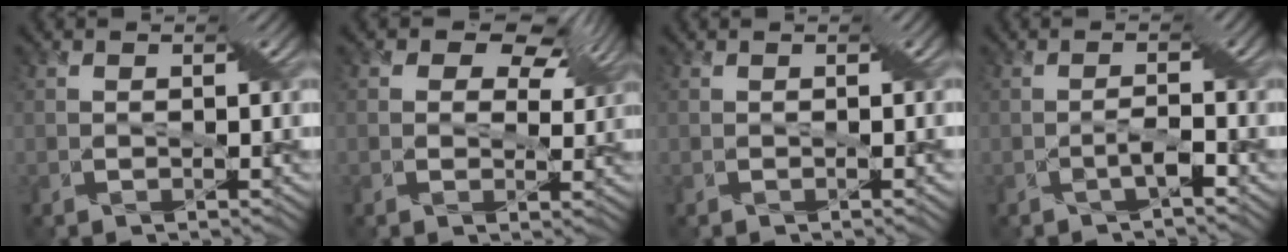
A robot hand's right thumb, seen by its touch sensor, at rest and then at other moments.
{"total": 7.6, "force": [4.3, 4.6, 4.3], "torque": [-0.075, 0.025, 0.051]}
{"total": 0.9, "force": [0.0, -0.1, 0.9], "torque": [-0.019, -0.008, 0.005]}
{"total": 1.6, "force": [-1.0, -1.0, 0.8], "torque": [-0.031, 0.004, -0.012]}